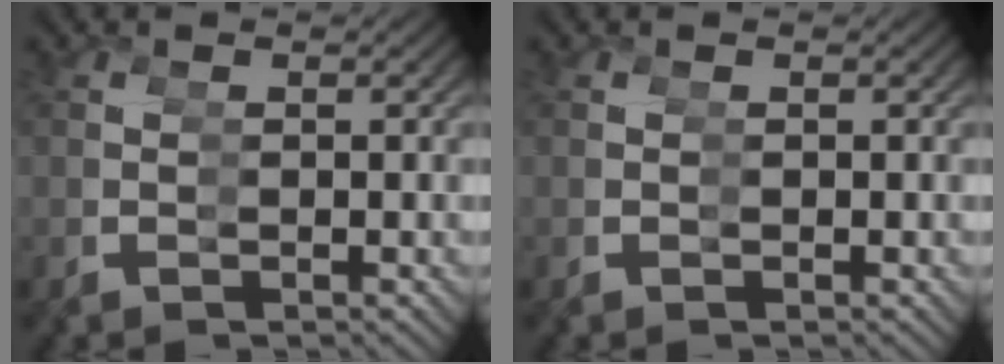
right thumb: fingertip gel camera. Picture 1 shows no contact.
{"total": 0.0}